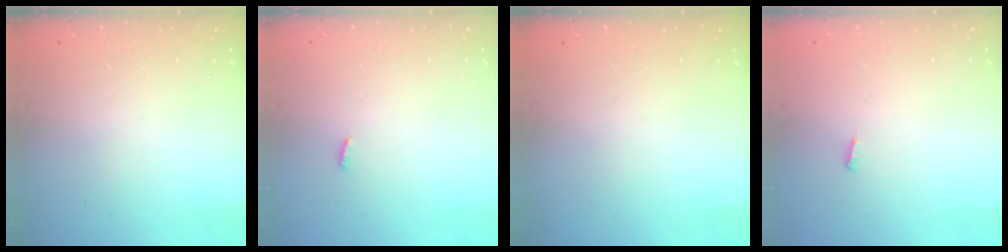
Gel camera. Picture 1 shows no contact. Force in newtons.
{"total": 3.0, "press": 2.9, "slide": 0.8}
{"total": 0.0}
{"total": 3.6, "press": 3.4, "slide": 1.0}